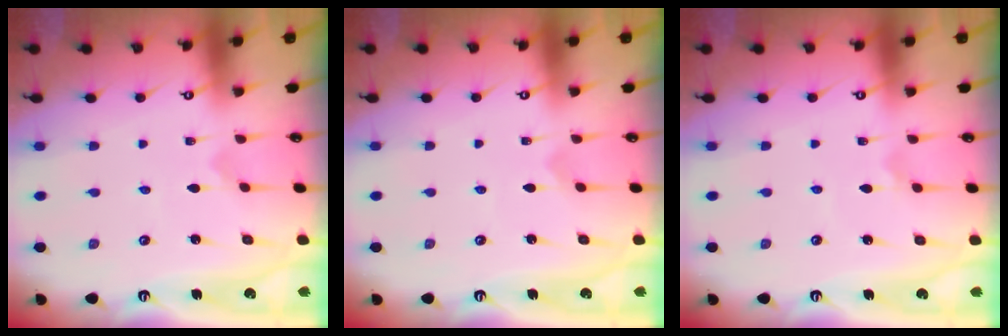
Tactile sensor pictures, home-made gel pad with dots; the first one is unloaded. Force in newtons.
{"total": 0.0}
{"total": 1.8, "press": 1.7, "slide": 0.4}